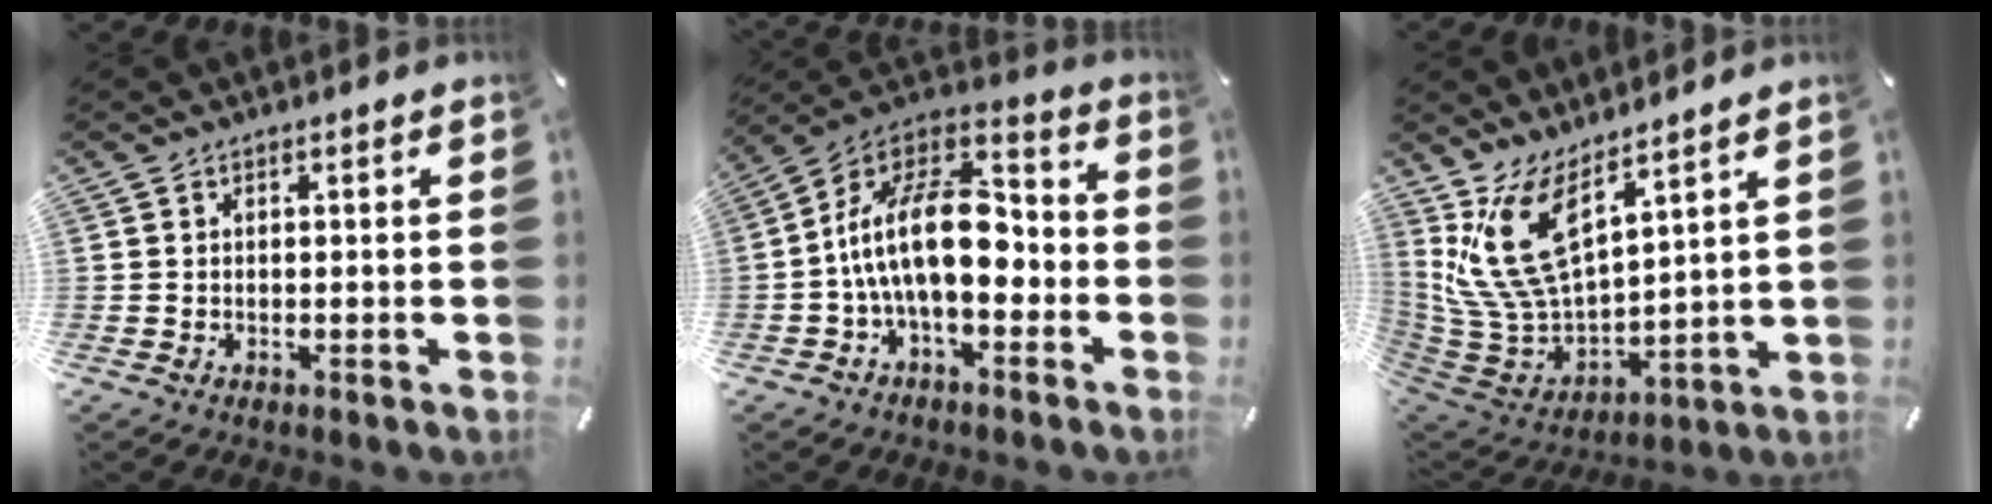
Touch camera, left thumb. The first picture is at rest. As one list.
[{"total": 19.0, "force": [-2.6, 10.4, 15.6], "torque": [-0.307, 0.020, -0.045]}, {"total": 15.4, "force": [9.0, 7.6, 9.9], "torque": [-0.243, -0.057, 0.171]}]